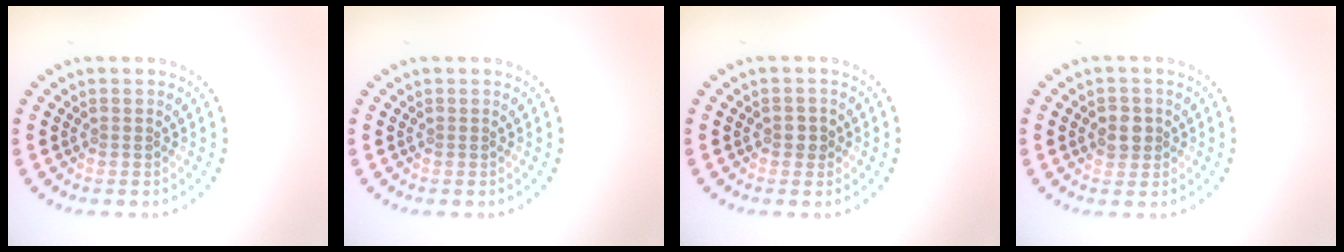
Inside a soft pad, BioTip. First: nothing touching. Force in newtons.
{"total": 0.0}
{"total": 1.2, "press": 1.2, "slide": 0.2}
{"total": 2.1, "press": 2.0, "slide": 0.6}